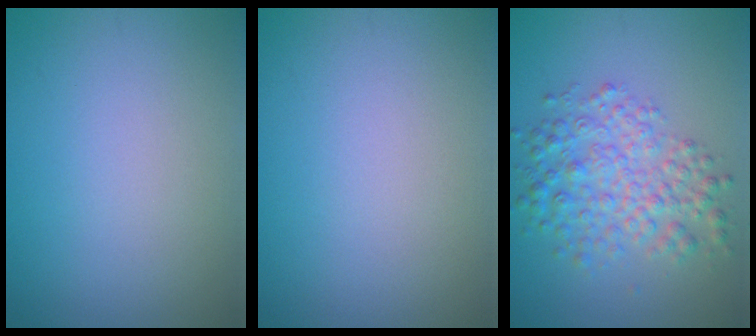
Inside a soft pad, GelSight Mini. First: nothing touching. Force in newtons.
{"total": 0.0}
{"total": 4.6, "press": 4.6, "slide": 0.1}